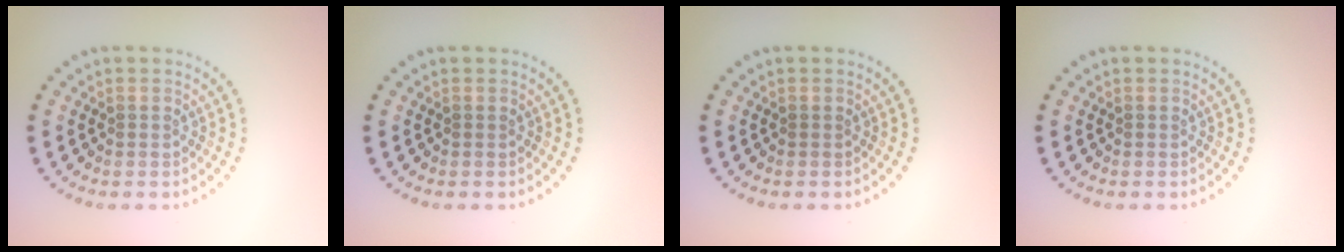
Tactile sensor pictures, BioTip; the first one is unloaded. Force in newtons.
{"total": 0.0}
{"total": 0.0}
{"total": 0.0}